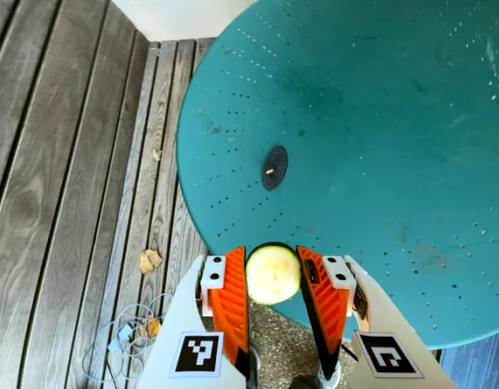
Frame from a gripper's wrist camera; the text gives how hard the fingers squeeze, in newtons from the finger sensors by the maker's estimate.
{"total": 10.9, "left": 11.3, "right": 10.4}